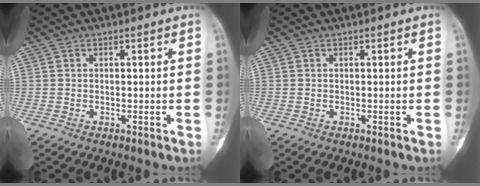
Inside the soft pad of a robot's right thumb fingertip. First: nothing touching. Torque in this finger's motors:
{"motor_torque": [0.05, -0.02, -0.05, -0.04, 0.01]}